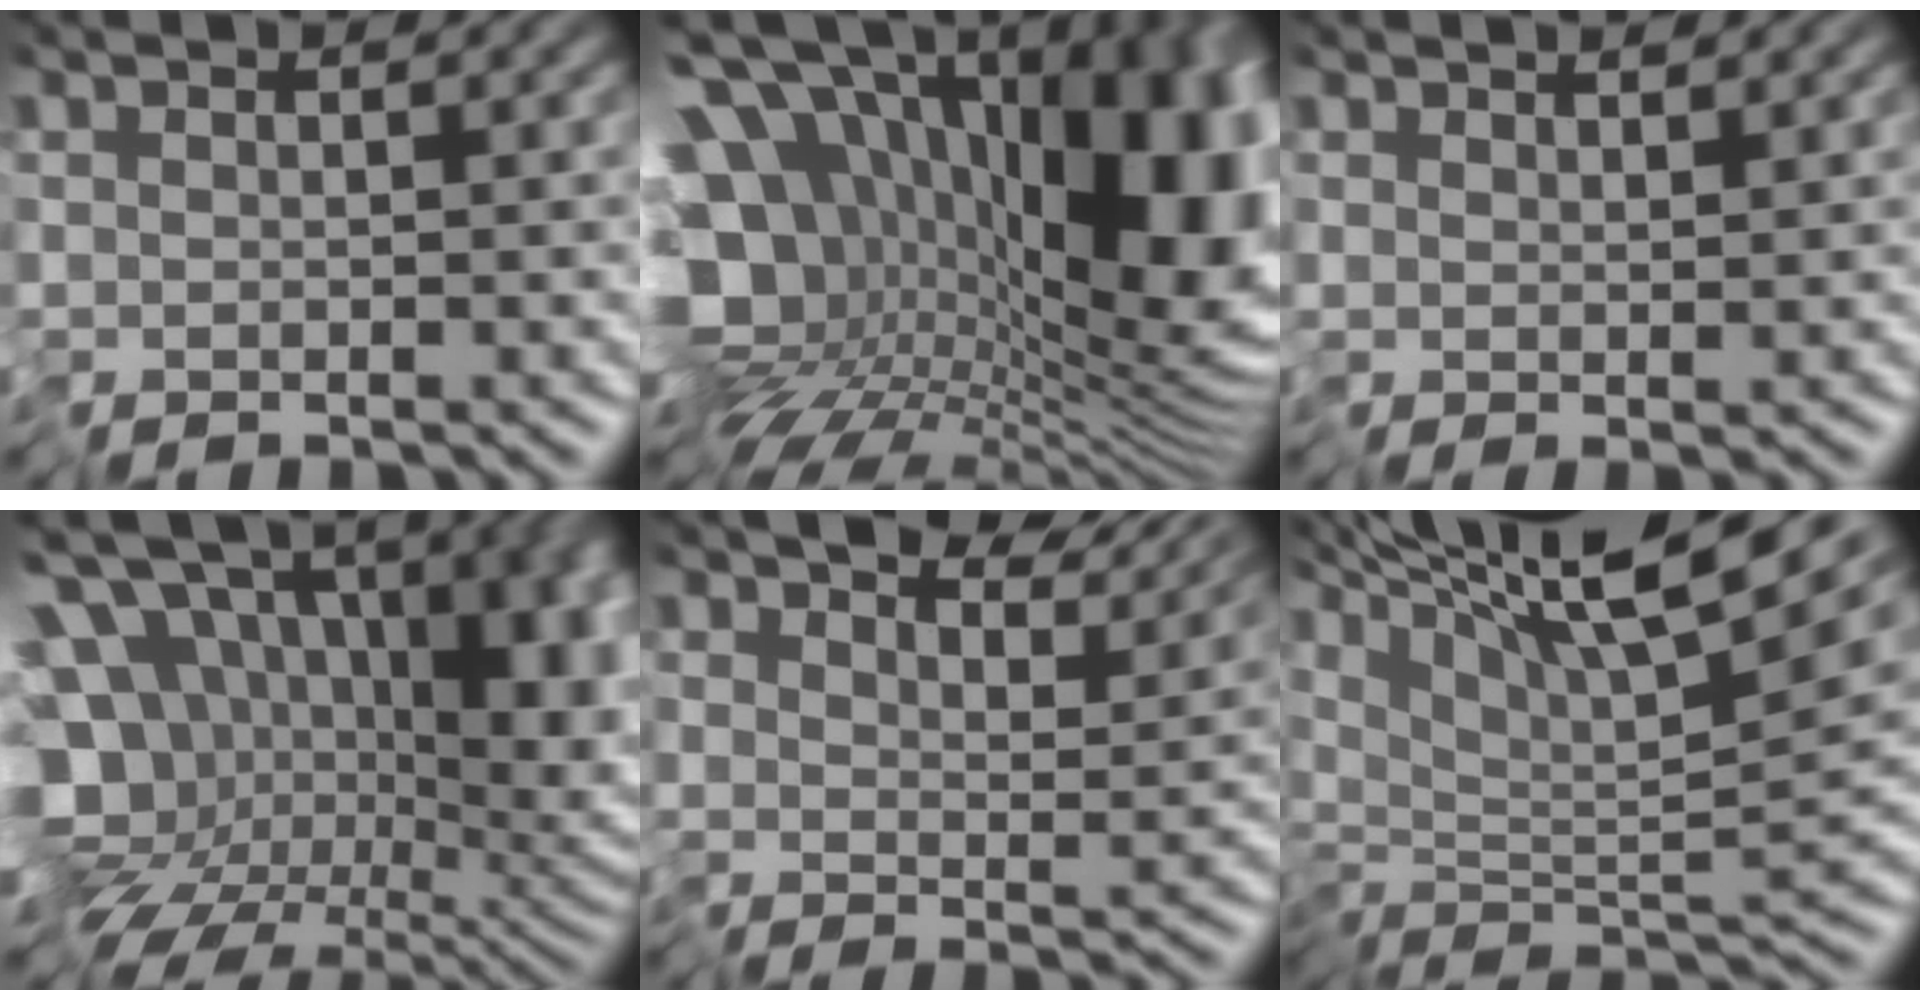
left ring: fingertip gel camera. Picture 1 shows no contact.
{"total": 19.7, "force": [2.3, 13.6, 14.0], "torque": [-0.238, -0.020, 0.085]}
{"total": 1.9, "force": [1.8, -0.6, 0.1], "torque": [-0.005, 0.012, 0.035]}
{"total": 18.8, "force": [1.7, 13.6, 12.9], "torque": [-0.200, -0.011, 0.044]}
{"total": 6.9, "force": [6.1, 1.6, 2.8], "torque": [-0.044, 0.017, 0.091]}
{"total": 13.5, "force": [8.9, 2.2, 9.9], "torque": [-0.182, 0.036, 0.144]}